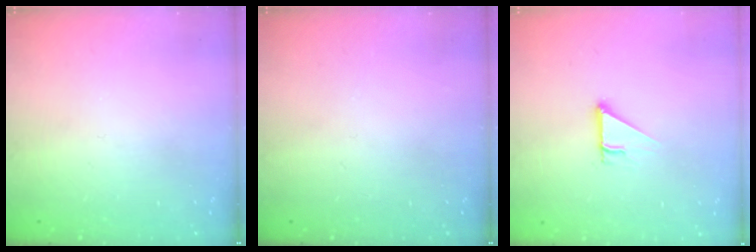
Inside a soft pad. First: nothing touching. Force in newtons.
{"total": 0.0}
{"total": 2.5, "press": 2.5, "slide": 0.1}